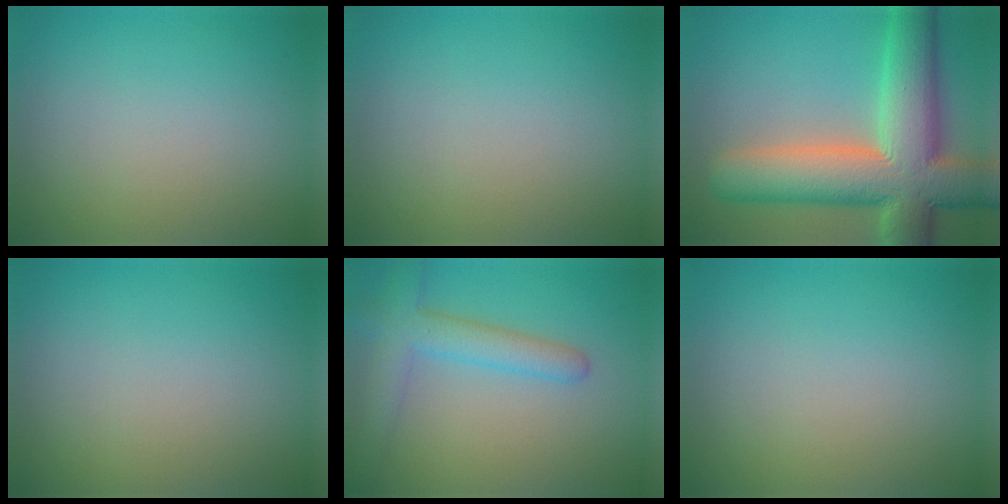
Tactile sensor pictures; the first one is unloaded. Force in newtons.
{"total": 0.0}
{"total": 13.2, "press": 13.2, "slide": 1.4}
{"total": 0.0}
{"total": 4.2, "press": 4.2, "slide": 0.2}
{"total": 0.0}